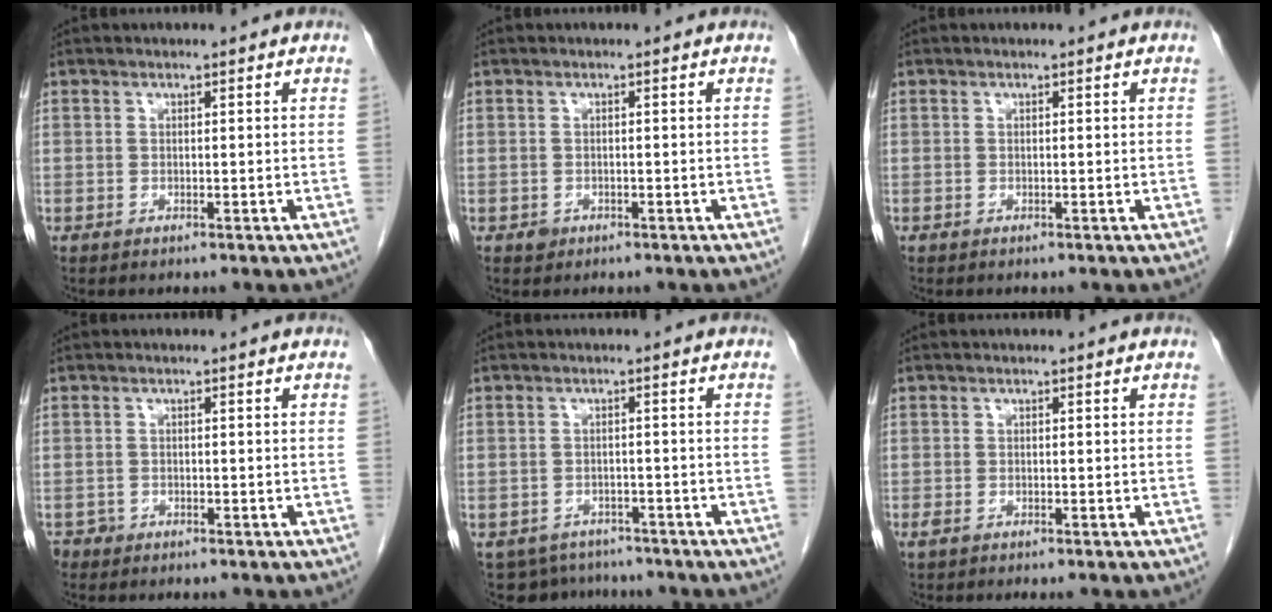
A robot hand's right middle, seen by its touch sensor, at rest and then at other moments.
{"total": 1.0, "force": [-0.5, 0.8, 0.2], "torque": [0.000, 0.003, -0.006]}
{"total": 0.0}
{"total": 1.4, "force": [-1.1, 0.9, -0.2], "torque": [-0.002, 0.004, -0.020]}
{"total": 6.7, "force": [-5.8, 3.3, 0.1], "torque": [0.001, 0.009, -0.073]}
{"total": 2.0, "force": [-1.6, 0.6, 1.1], "torque": [-0.019, -0.005, -0.021]}